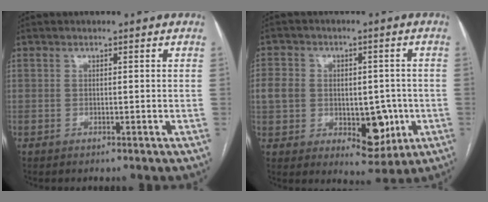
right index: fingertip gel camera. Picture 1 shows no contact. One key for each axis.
{"total": 11.4, "fx": -1.7, "fy": 7.9, "fz": 8.1, "tx": -0.103, "ty": 0.013, "tz": -0.011}